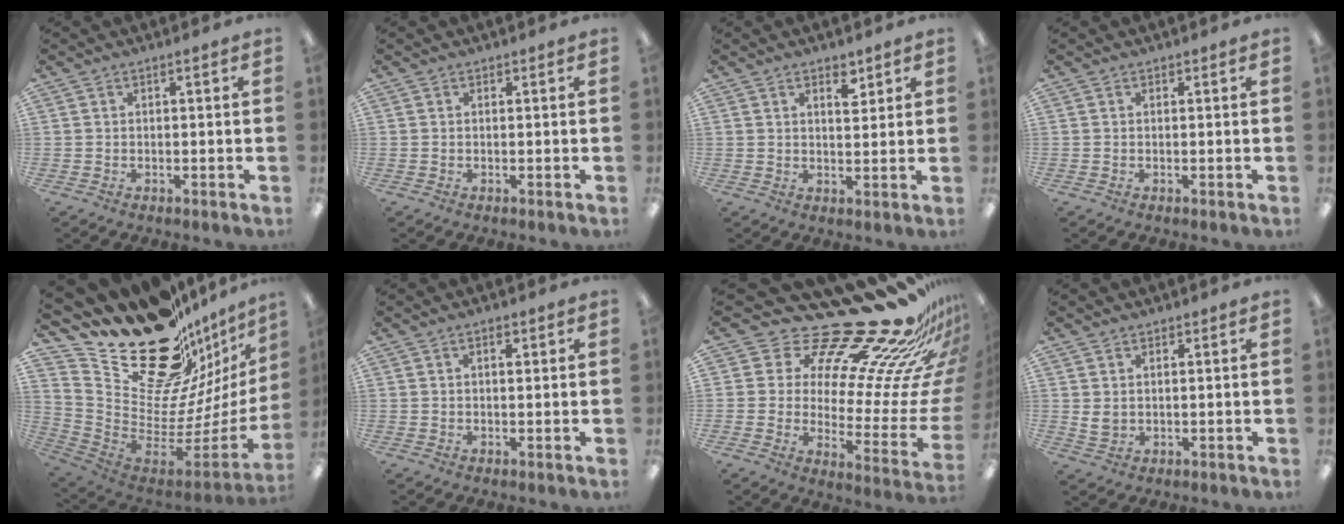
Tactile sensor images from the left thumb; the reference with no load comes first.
{"total": 0.0}
{"total": 4.1, "force": [2.9, 2.0, 2.1], "torque": [-0.016, -0.016, 0.047]}
{"total": 0.0}
{"total": 25.7, "force": [17.7, 13.9, 12.4], "torque": [-0.153, -0.151, 0.344]}
{"total": 1.6, "force": [0.8, 0.8, 1.1], "torque": [-0.015, 0.000, 0.012]}
{"total": 26.2, "force": [21.3, 8.1, 12.9], "torque": [-0.166, -0.193, 0.359]}
{"total": 3.0, "force": [1.4, 2.4, 1.1], "torque": [-0.015, -0.002, 0.025]}